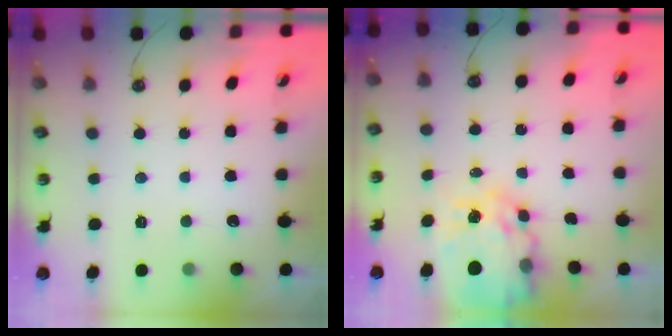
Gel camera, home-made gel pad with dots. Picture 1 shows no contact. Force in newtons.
{"total": 13.6, "press": 13.6, "slide": 1.4}